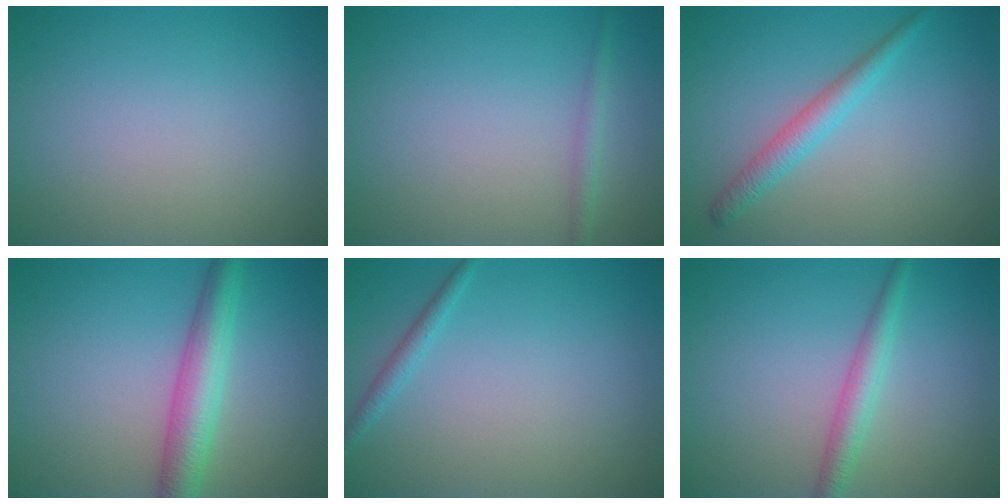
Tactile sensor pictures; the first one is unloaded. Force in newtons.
{"total": 1.2, "press": 1.2, "slide": 0.1}
{"total": 2.5, "press": 2.5, "slide": 0.0}
{"total": 4.7, "press": 4.7, "slide": 0.1}
{"total": 1.2, "press": 1.2, "slide": 0.0}
{"total": 2.5, "press": 2.5, "slide": 0.1}